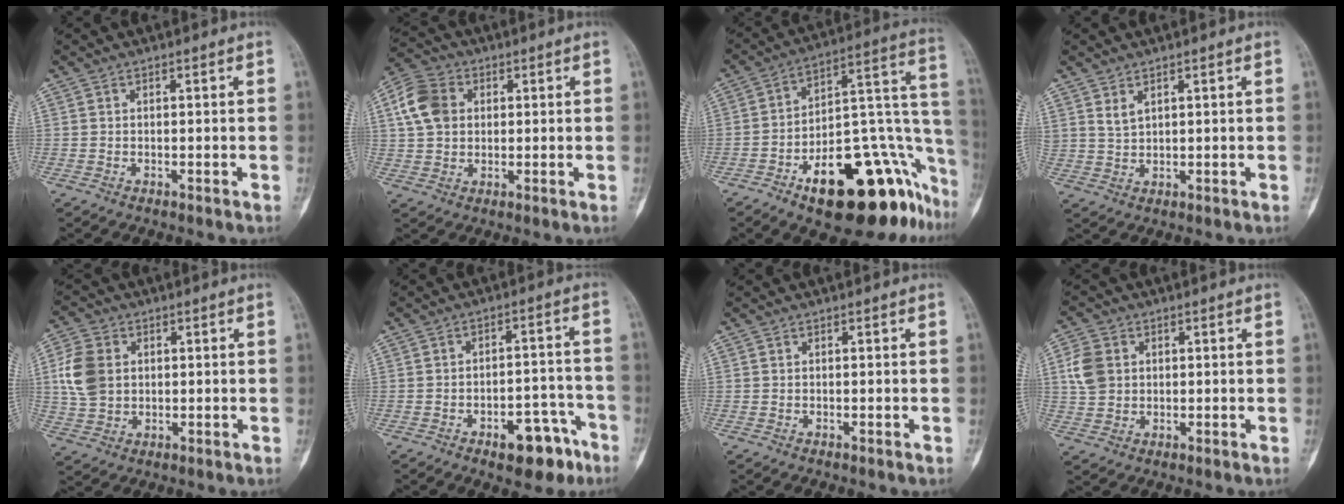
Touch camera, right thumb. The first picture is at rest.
{"total": 9.2, "force": [2.1, 7.1, 5.4], "torque": [-0.094, 0.010, 0.034]}
{"total": 28.9, "force": [-13.6, 11.6, 22.7], "torque": [-0.211, 0.098, -0.191]}
{"total": 2.5, "force": [1.6, 1.2, 1.5], "torque": [-0.029, -0.011, 0.041]}
{"total": 8.9, "force": [1.3, 6.8, 5.6], "torque": [-0.109, 0.002, 0.027]}
{"total": 10.0, "force": [-5.8, 4.9, 6.5], "torque": [-0.060, 0.050, -0.074]}
{"total": 0.0}
{"total": 6.5, "force": [1.3, 5.3, 3.6], "torque": [-0.066, 0.001, 0.025]}